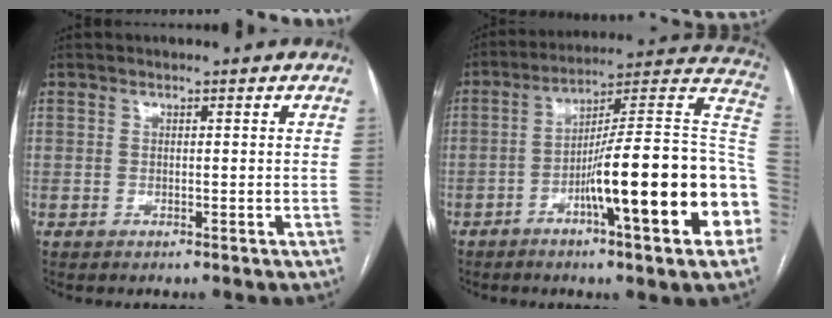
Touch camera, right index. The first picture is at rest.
{"total": 23.2, "force": [-6.7, 1.6, 22.2], "torque": [-0.240, 0.019, -0.100]}